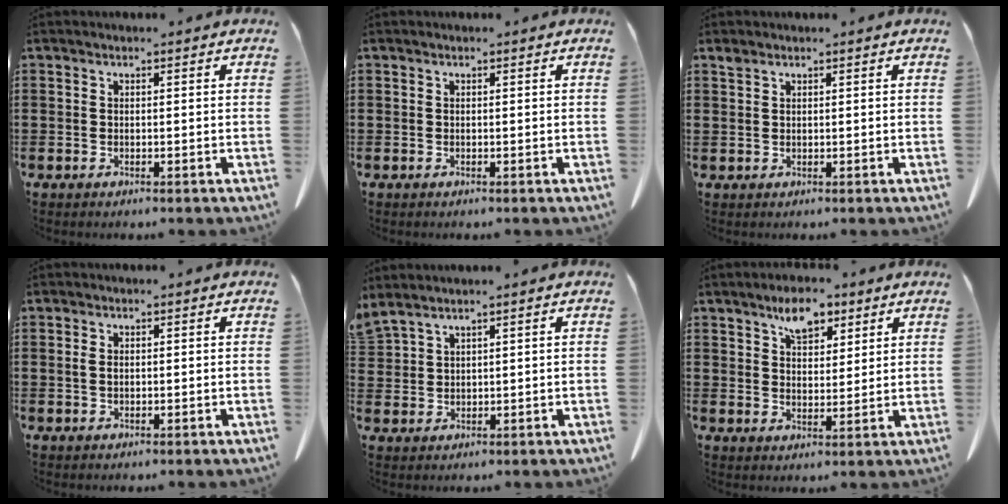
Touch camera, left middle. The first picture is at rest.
{"total": 0.0}
{"total": 0.9, "force": [0.7, 0.5, 0.2], "torque": [-0.007, 0.001, 0.015]}
{"total": 1.2, "force": [0.2, 0.6, 1.0], "torque": [-0.023, 0.003, 0.002]}
{"total": 1.9, "force": [1.8, 0.0, 0.5], "torque": [-0.015, -0.002, 0.035]}
{"total": 6.7, "force": [4.8, 3.3, 3.4], "torque": [-0.056, -0.008, 0.082]}